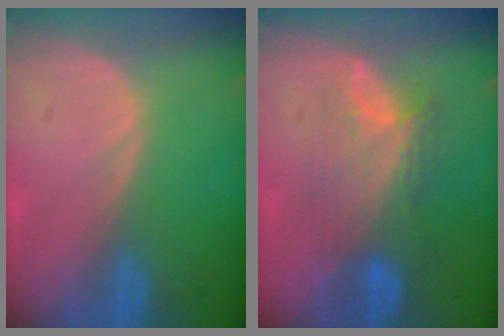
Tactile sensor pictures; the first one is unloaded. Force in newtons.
{"total": 7.6, "press": 7.3, "slide": 2.2}